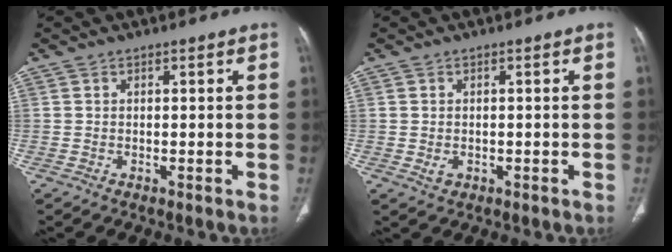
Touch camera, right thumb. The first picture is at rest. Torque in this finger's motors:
{"motor_torque": [-0.36, 0.22, -0.23, 0.12, 0.00]}